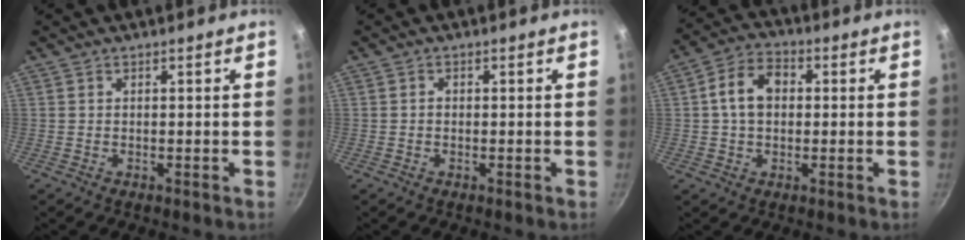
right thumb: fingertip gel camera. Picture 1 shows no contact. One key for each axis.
{"total": 0.7, "fx": -0.1, "fy": 0.6, "fz": 0.4, "tx": -0.007, "ty": 0.005, "tz": -0.003}
{"total": 8.4, "fx": 0.8, "fy": 6.0, "fz": 5.7, "tx": -0.083, "ty": 0.022, "tz": 0.003}